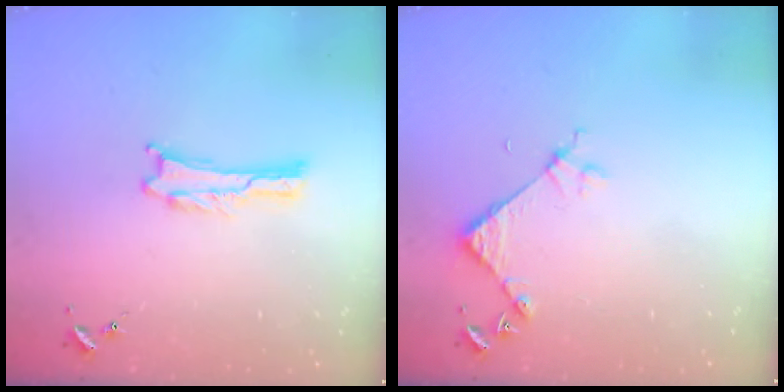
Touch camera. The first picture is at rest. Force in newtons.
{"total": 4.2, "press": 4.2, "slide": 0.3}